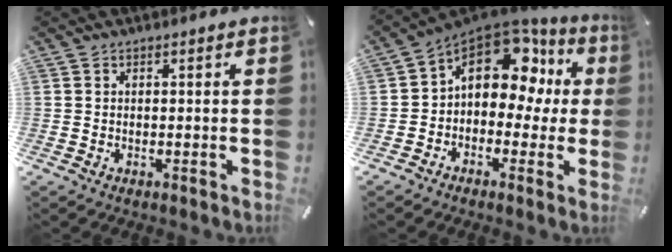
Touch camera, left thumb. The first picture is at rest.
{"total": 14.7, "force": [5.1, 10.0, 9.6], "torque": [-0.133, -0.027, 0.085]}